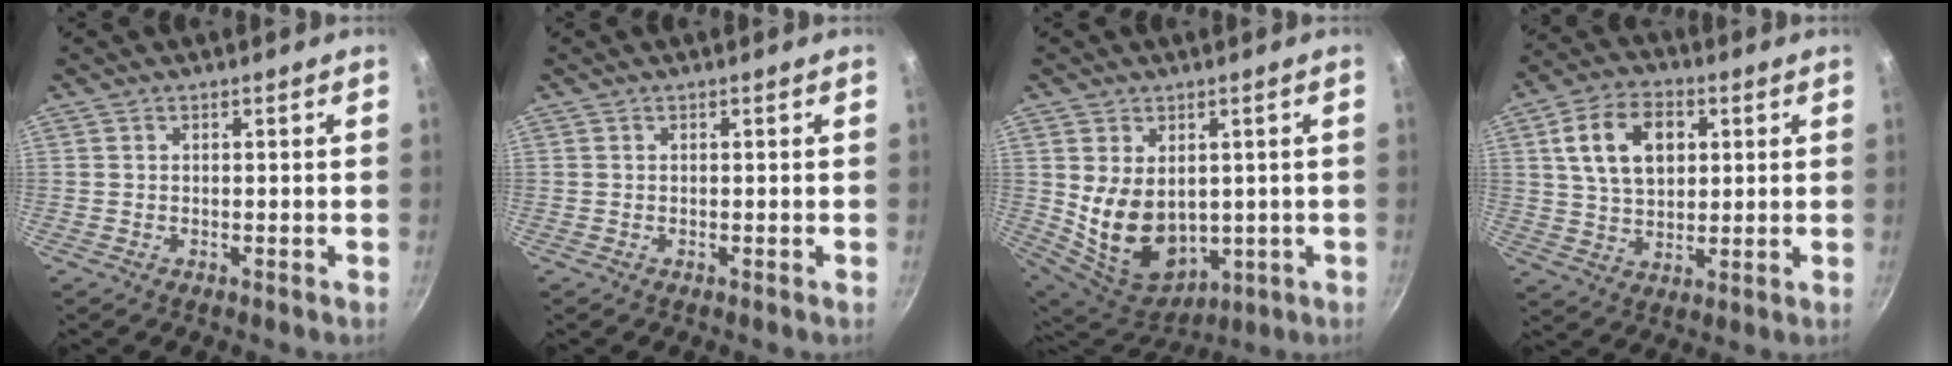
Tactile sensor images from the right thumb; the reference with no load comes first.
{"total": 0.0}
{"total": 14.5, "force": [1.0, 10.3, 10.2], "torque": [-0.160, -0.031, 0.051]}
{"total": 12.7, "force": [3.4, 8.5, 8.8], "torque": [-0.133, 0.003, 0.056]}